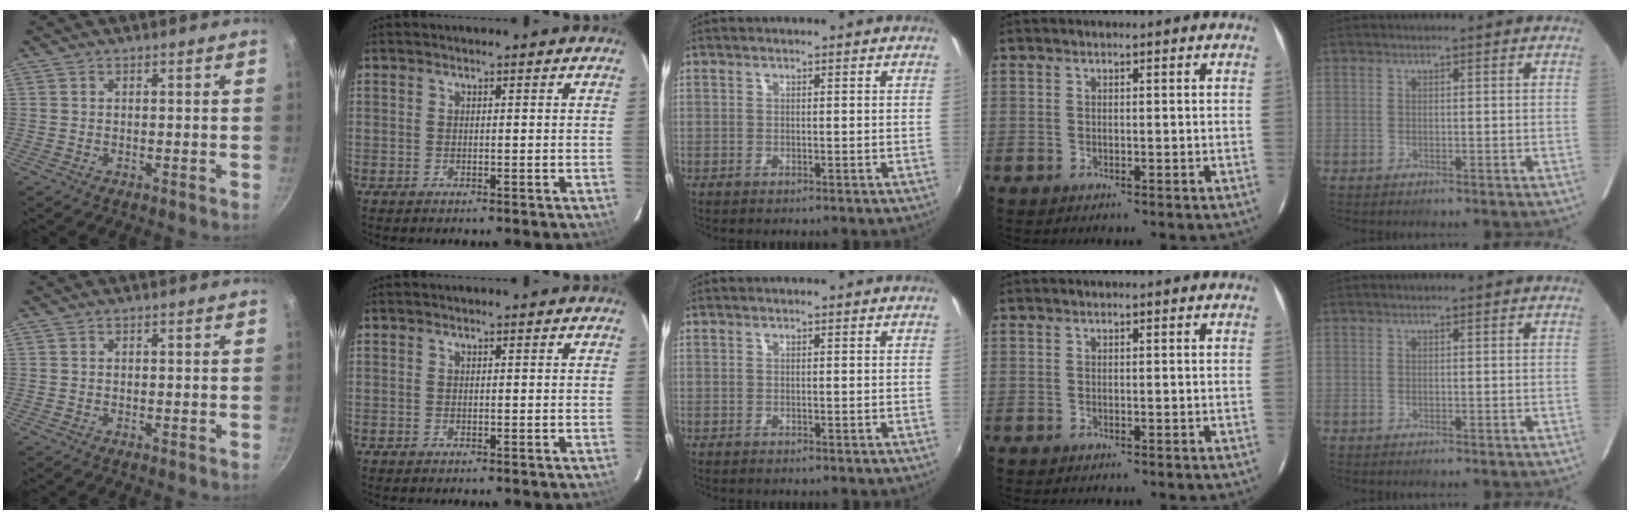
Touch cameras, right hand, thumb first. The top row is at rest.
{}